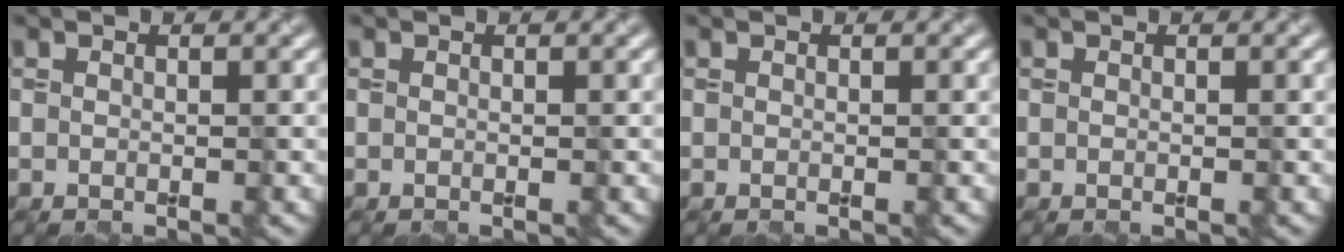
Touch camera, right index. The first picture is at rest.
{"total": 0.0}
{"total": 0.0}
{"total": 0.0}